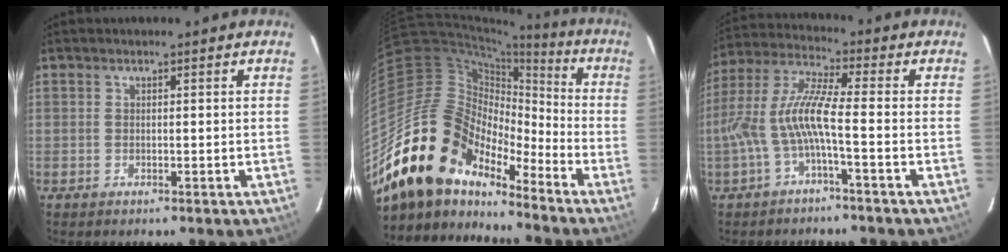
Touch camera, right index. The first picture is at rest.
{"total": 19.8, "force": [-15.0, 9.4, 8.8], "torque": [-0.167, 0.007, -0.286]}
{"total": 9.4, "force": [-3.0, 0.8, 8.9], "torque": [-0.198, 0.009, -0.055]}